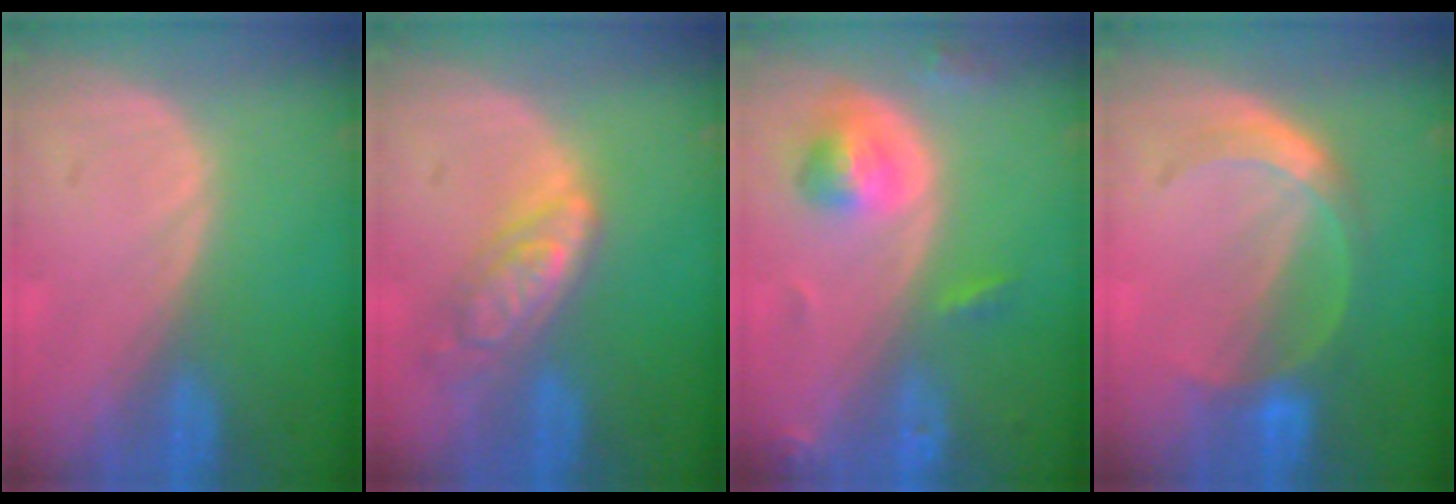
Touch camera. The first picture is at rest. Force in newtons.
{"total": 6.4, "press": 5.6, "slide": 3.1}
{"total": 5.4, "press": 5.0, "slide": 2.1}
{"total": 5.1, "press": 5.0, "slide": 0.7}